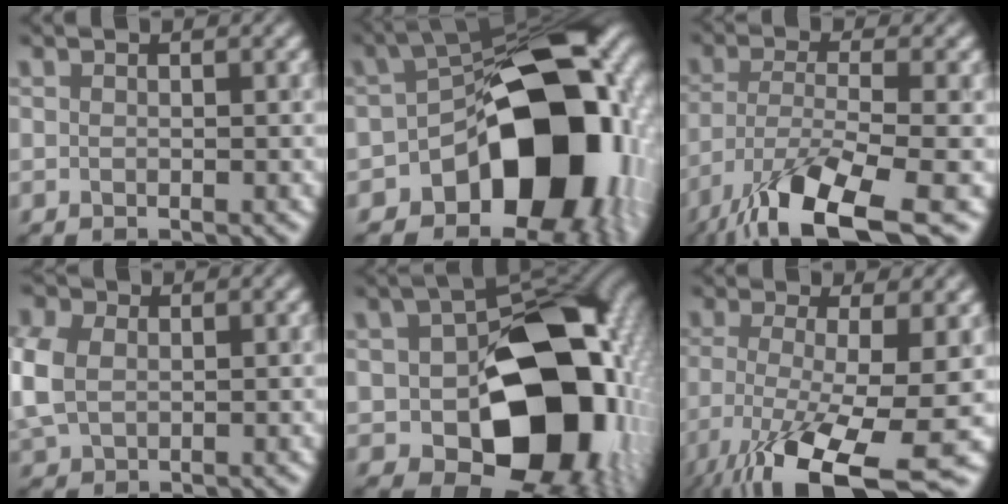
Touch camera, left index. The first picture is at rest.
{"total": 16.1, "force": [-4.7, 10.2, 11.5], "torque": [-0.106, -0.004, -0.081]}
{"total": 10.5, "force": [-6.4, 2.9, 7.9], "torque": [-0.147, -0.018, -0.119]}
{"total": 4.7, "force": [0.5, 3.6, 3.0], "torque": [-0.100, 0.005, 0.012]}
{"total": 16.1, "force": [-2.7, 10.5, 11.9], "torque": [-0.125, -0.008, -0.034]}
{"total": 12.4, "force": [-5.6, 3.3, 10.5], "torque": [-0.197, -0.028, -0.093]}